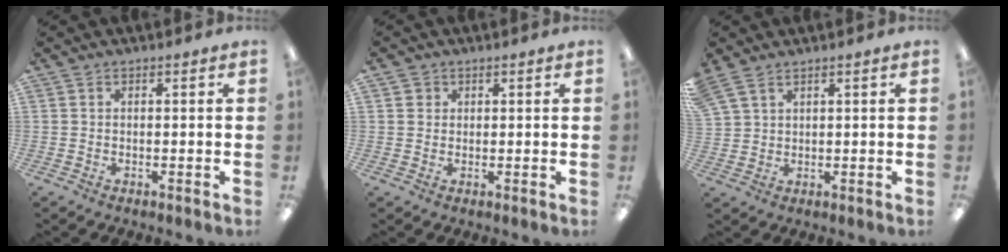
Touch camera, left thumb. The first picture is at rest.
{"total": 1.8, "force": [0.8, 1.5, 0.3], "torque": [0.000, 0.000, 0.013]}
{"total": 4.3, "force": [3.3, 2.1, 1.7], "torque": [-0.041, -0.009, 0.066]}